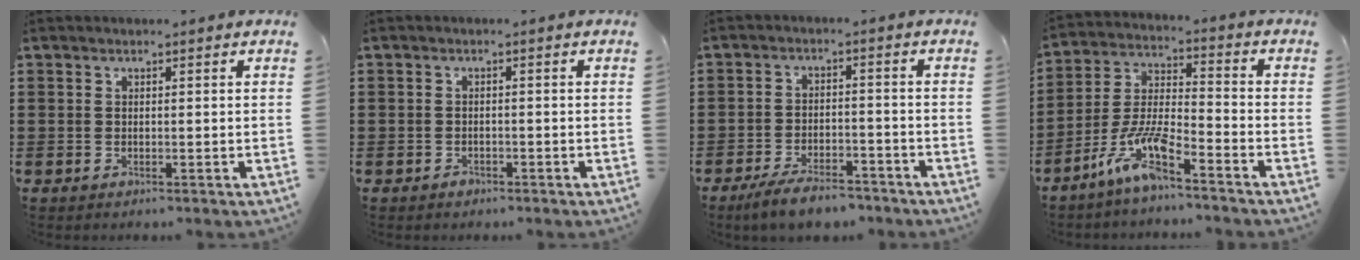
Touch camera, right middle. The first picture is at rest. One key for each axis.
{"total": 1.0, "fx": -0.8, "fy": 0.7, "fz": 0.1, "tx": -0.003, "ty": 0.002, "tz": -0.018}
{"total": 5.5, "fx": -4.9, "fy": 1.2, "fz": 2.2, "tx": -0.046, "ty": 0.003, "tz": -0.096}
{"total": 9.1, "fx": -6.8, "fy": 1.5, "fz": 5.9, "tx": -0.144, "ty": -0.010, "tz": -0.136}